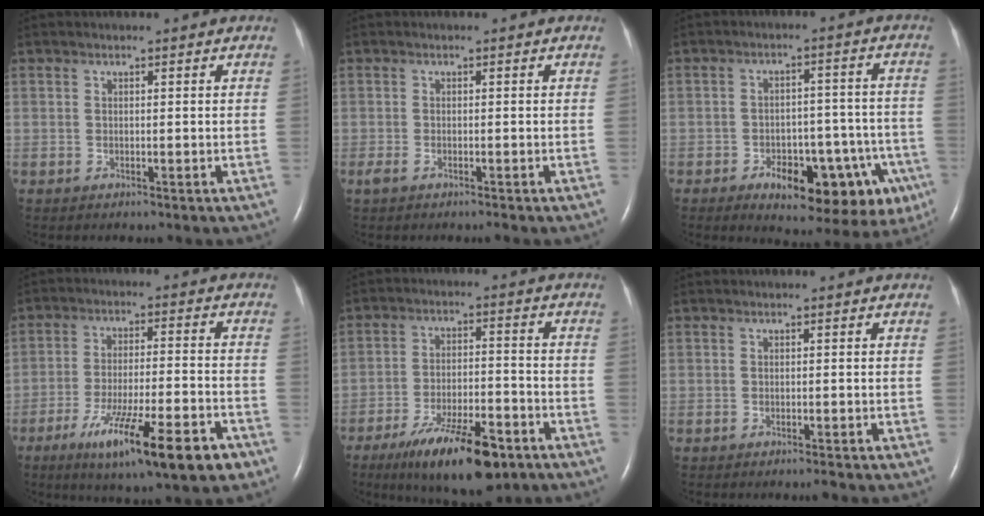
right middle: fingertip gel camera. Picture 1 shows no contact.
{"total": 1.5, "force": [-1.0, 0.3, 1.1], "torque": [-0.028, -0.005, -0.019]}
{"total": 15.4, "force": [-8.1, 6.8, 11.2], "torque": [-0.083, 0.034, -0.098]}
{"total": 15.3, "force": [-8.7, 1.8, 12.5], "torque": [-0.181, -0.026, -0.134]}
{"total": 13.7, "force": [-8.7, 3.5, 10.0], "torque": [-0.165, -0.016, -0.140]}
{"total": 0.6, "force": [-0.5, -0.1, 0.3], "torque": [-0.008, -0.001, -0.008]}